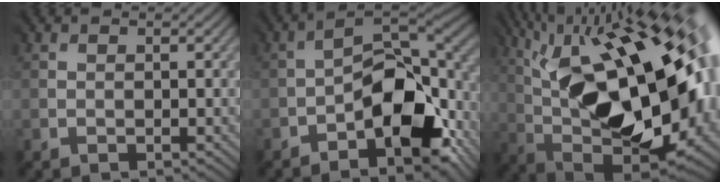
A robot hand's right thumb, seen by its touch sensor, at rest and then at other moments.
{"total": 12.3, "force": [-5.3, 5.5, 9.7], "torque": [-0.147, -0.011, -0.095]}
{"total": 21.4, "force": [2.6, 9.6, 19.0], "torque": [-0.326, 0.019, 0.044]}